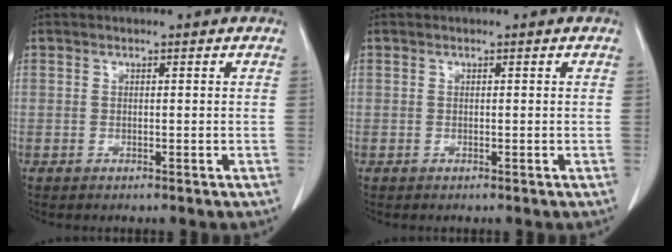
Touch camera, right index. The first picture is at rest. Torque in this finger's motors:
{"motor_torque": [-0.06, 0.04, 0.05, 0.00]}